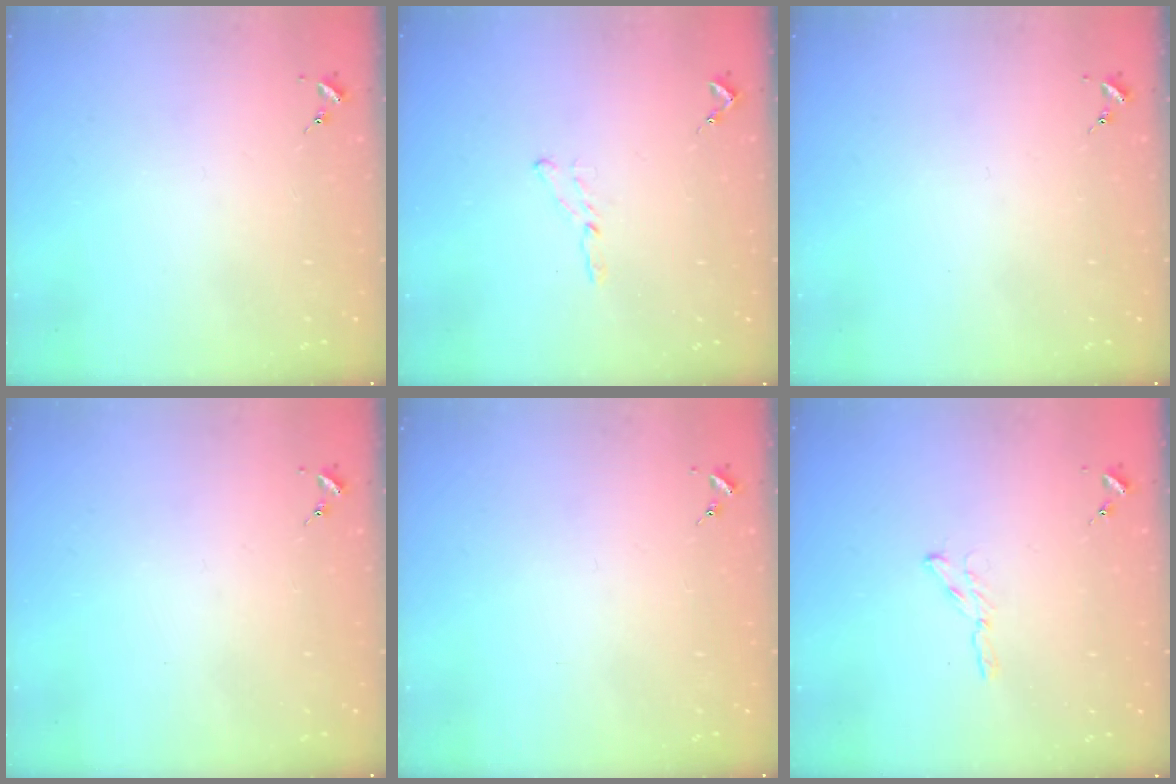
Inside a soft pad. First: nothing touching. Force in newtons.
{"total": 4.0, "press": 4.0, "slide": 0.4}
{"total": 0.0}
{"total": 0.0}
{"total": 0.0}
{"total": 2.7, "press": 2.7, "slide": 0.2}